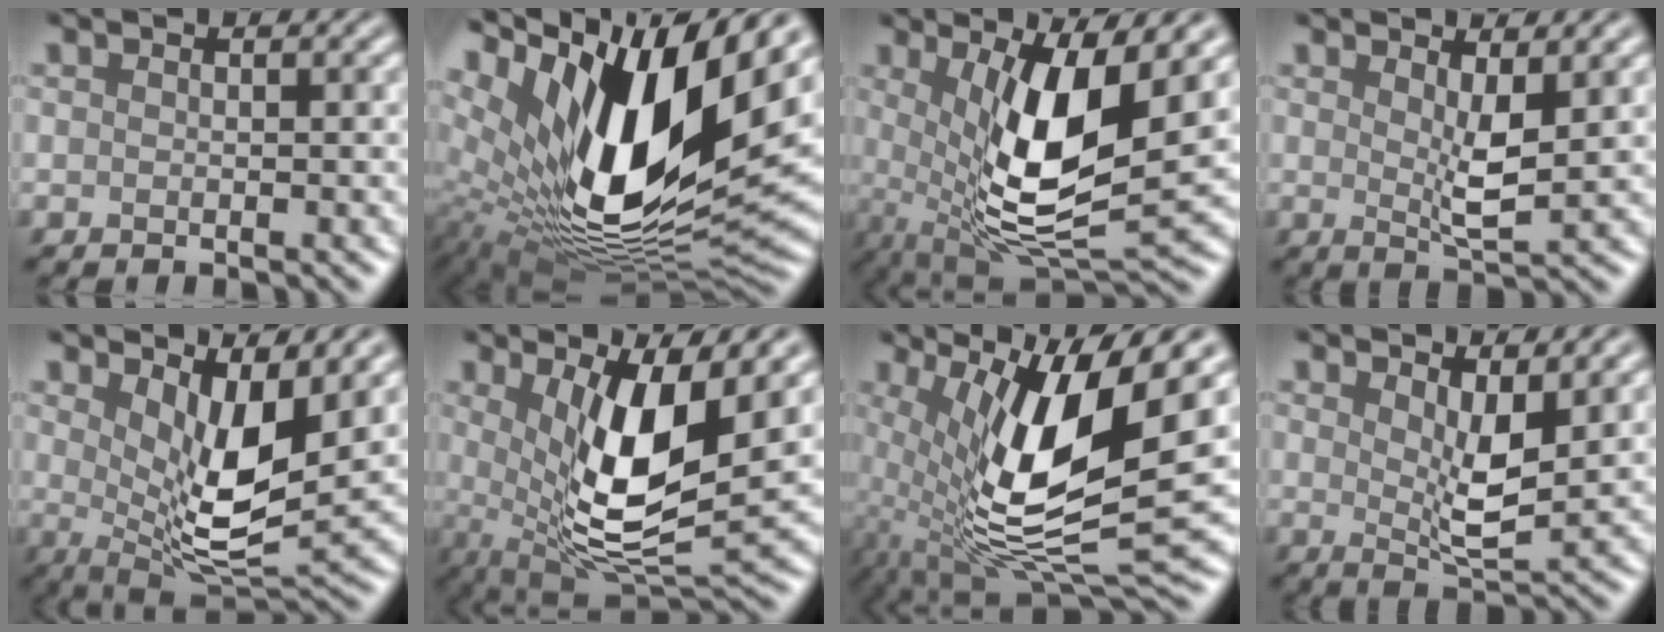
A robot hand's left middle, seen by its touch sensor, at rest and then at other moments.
{"total": 17.7, "force": [5.4, 7.9, 14.9], "torque": [-0.277, -0.012, 0.095]}
{"total": 9.8, "force": [1.1, 3.2, 9.2], "torque": [-0.165, -0.021, 0.022]}
{"total": 3.1, "force": [0.9, 0.7, 2.8], "torque": [-0.053, -0.013, 0.017]}
{"total": 7.7, "force": [2.3, 2.8, 6.8], "torque": [-0.119, -0.019, 0.042]}
{"total": 9.0, "force": [1.5, 3.0, 8.4], "torque": [-0.153, -0.023, 0.031]}
{"total": 13.1, "force": [1.6, 4.0, 12.4], "torque": [-0.233, -0.016, 0.033]}
{"total": 4.2, "force": [1.3, 1.4, 3.8], "torque": [-0.066, -0.014, 0.026]}